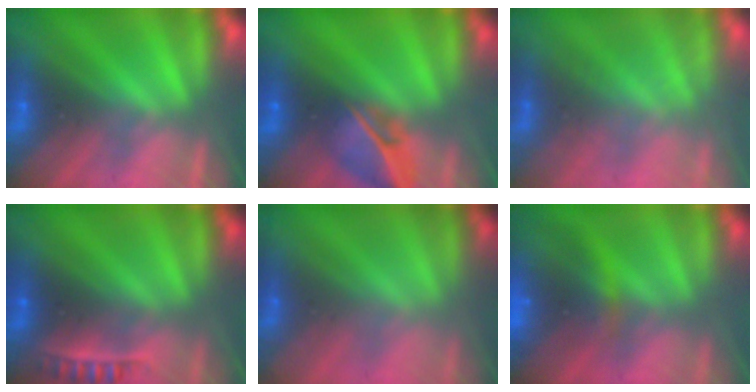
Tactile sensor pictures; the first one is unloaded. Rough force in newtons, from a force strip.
{"total": 5.8}
{"total": 1.7}
{"total": 2.3}
{"total": 1.5}
{"total": 13.7}